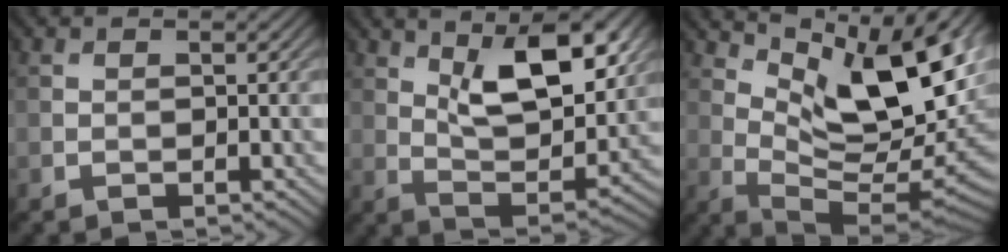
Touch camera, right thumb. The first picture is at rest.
{"total": 13.3, "force": [5.7, 5.6, 10.6], "torque": [-0.166, 0.000, 0.091]}
{"total": 14.6, "force": [5.2, 5.8, 12.4], "torque": [-0.196, -0.007, 0.101]}